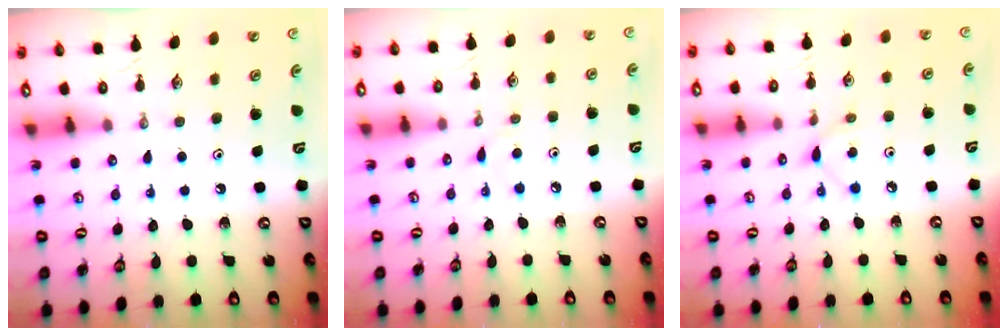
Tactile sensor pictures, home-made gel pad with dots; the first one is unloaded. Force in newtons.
{"total": 3.6, "press": 3.6, "slide": 0.4}
{"total": 5.1, "press": 5.1, "slide": 0.4}